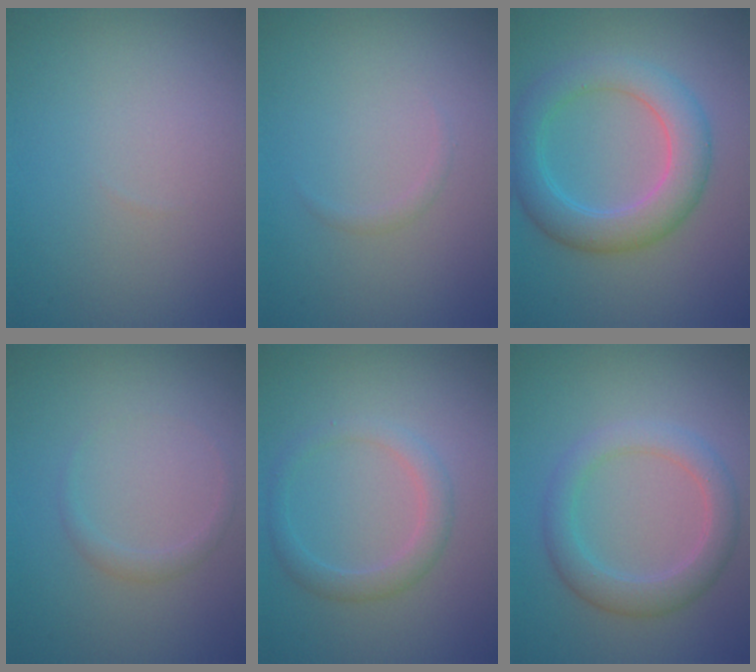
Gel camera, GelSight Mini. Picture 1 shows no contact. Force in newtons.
{"total": 0.5, "press": 0.5, "slide": 0.0}
{"total": 5.1, "press": 5.1, "slide": 0.1}
{"total": 1.0, "press": 1.0, "slide": 0.1}
{"total": 2.2, "press": 2.2, "slide": 0.2}
{"total": 3.5, "press": 3.5, "slide": 0.2}